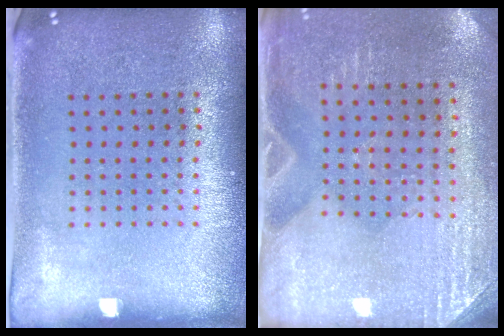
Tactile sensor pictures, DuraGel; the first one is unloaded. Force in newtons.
{"total": 2.8, "press": 2.6, "slide": 1.2}